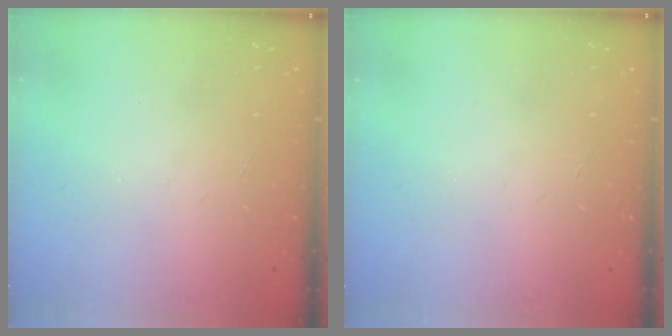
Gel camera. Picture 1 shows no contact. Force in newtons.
{"total": 0.0}